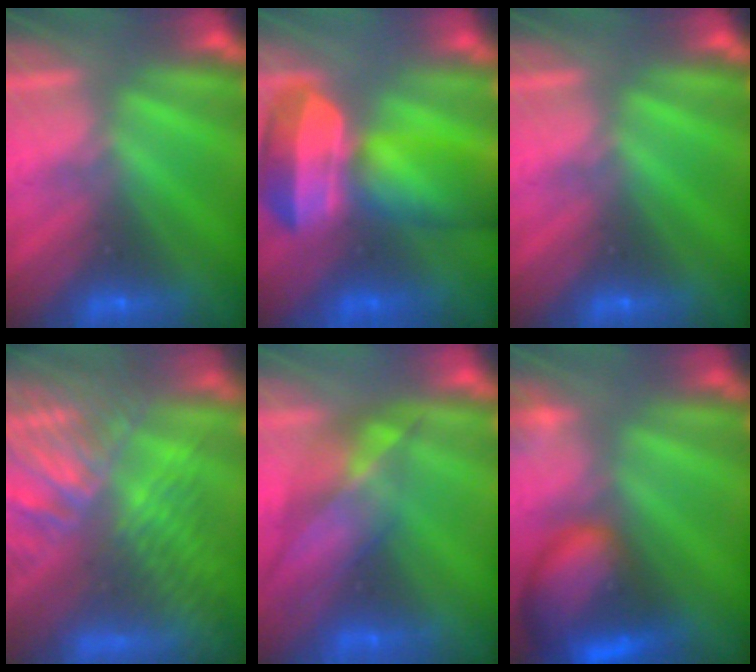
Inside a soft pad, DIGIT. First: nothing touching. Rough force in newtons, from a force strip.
{"total": 7.1}
{"total": 0.0}
{"total": 8.2}
{"total": 3.8}
{"total": 8.0}